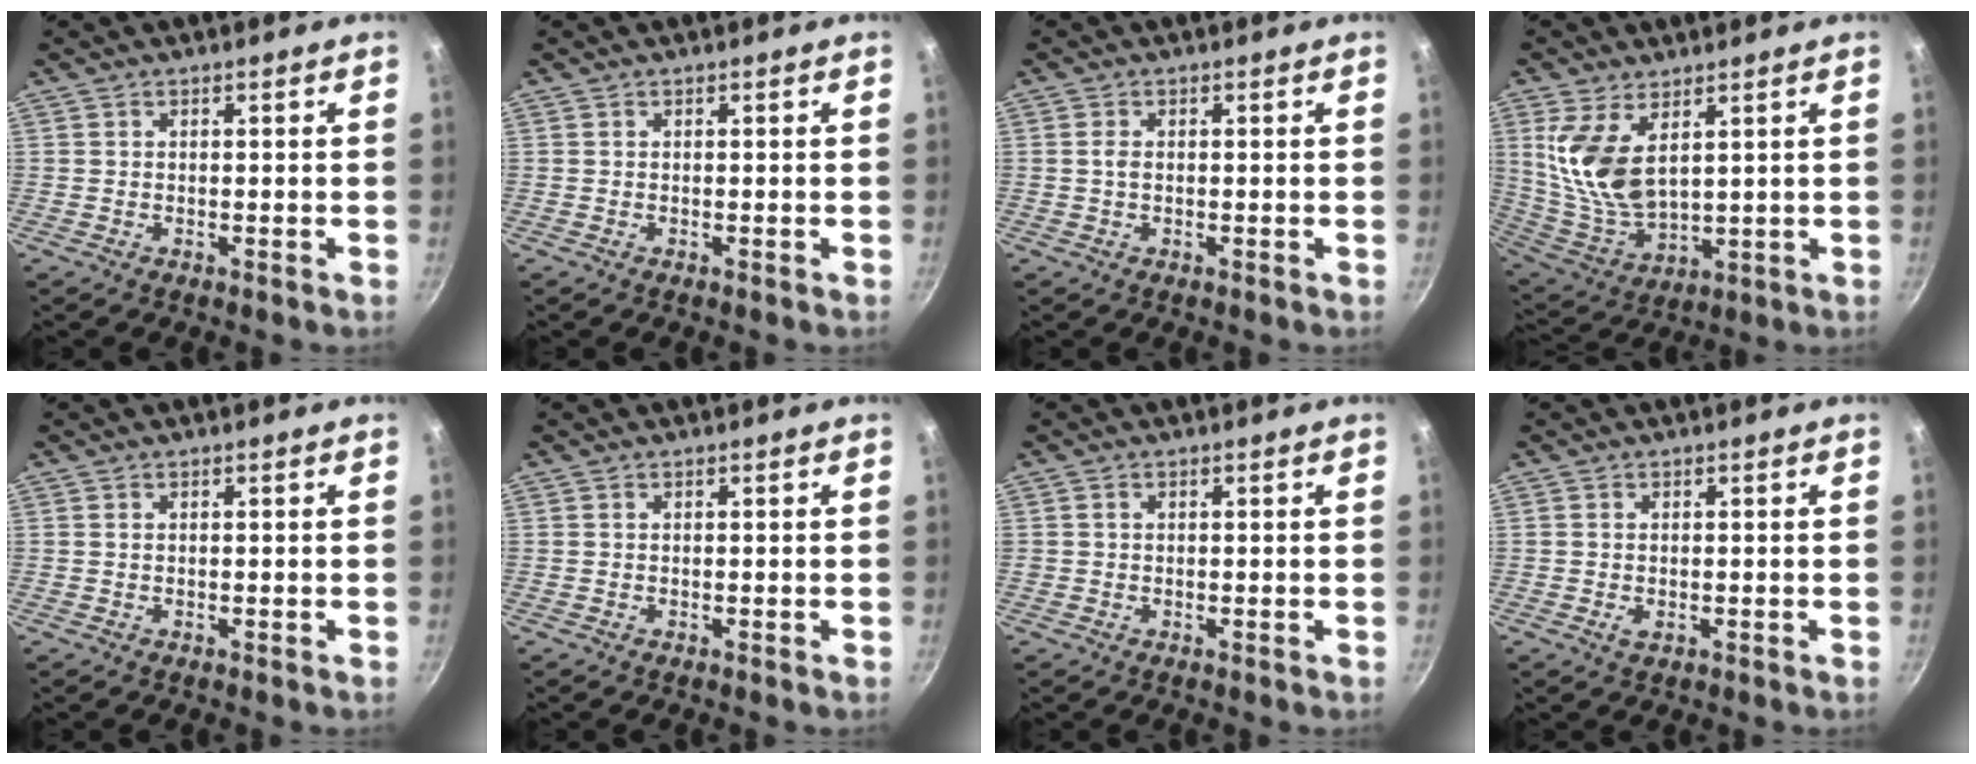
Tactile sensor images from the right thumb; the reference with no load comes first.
{"total": 0.0}
{"total": 1.3, "force": [0.0, 0.8, 1.0], "torque": [-0.020, 0.001, -0.001]}
{"total": 12.4, "force": [4.6, 6.4, 9.5], "torque": [-0.187, -0.040, 0.105]}
{"total": 0.0}
{"total": 0.0}
{"total": 0.6, "force": [0.1, 0.6, 0.2], "torque": [-0.001, 0.004, 0.001]}
{"total": 1.4, "force": [-0.2, 0.9, 1.1], "torque": [-0.020, -0.002, -0.002]}